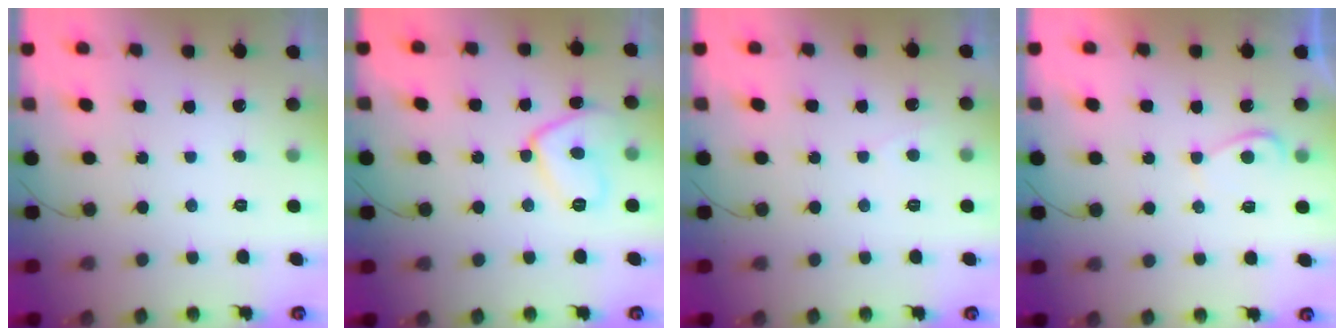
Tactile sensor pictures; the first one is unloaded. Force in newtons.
{"total": 10.5, "press": 10.5, "slide": 0.8}
{"total": 2.3, "press": 2.3, "slide": 0.4}
{"total": 2.1, "press": 2.0, "slide": 0.5}